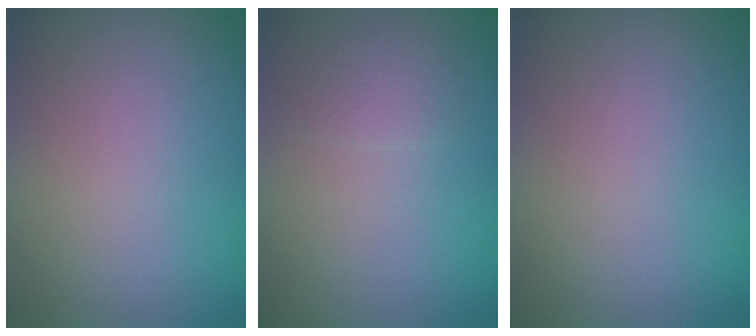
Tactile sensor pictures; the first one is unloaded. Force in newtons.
{"total": 1.2, "press": 1.2, "slide": 0.1}
{"total": 0.0}